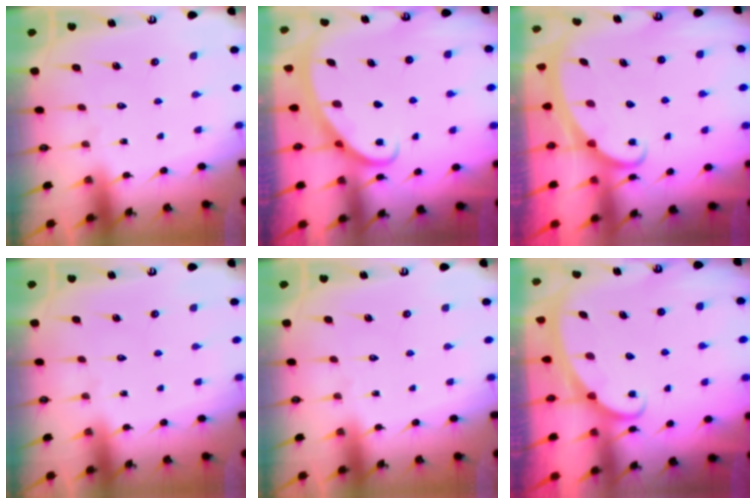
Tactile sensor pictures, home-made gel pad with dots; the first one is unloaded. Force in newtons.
{"total": 2.8, "press": 2.8, "slide": 0.4}
{"total": 2.3, "press": 2.3, "slide": 0.4}
{"total": 0.0}
{"total": 0.0}
{"total": 2.5, "press": 2.5, "slide": 0.4}